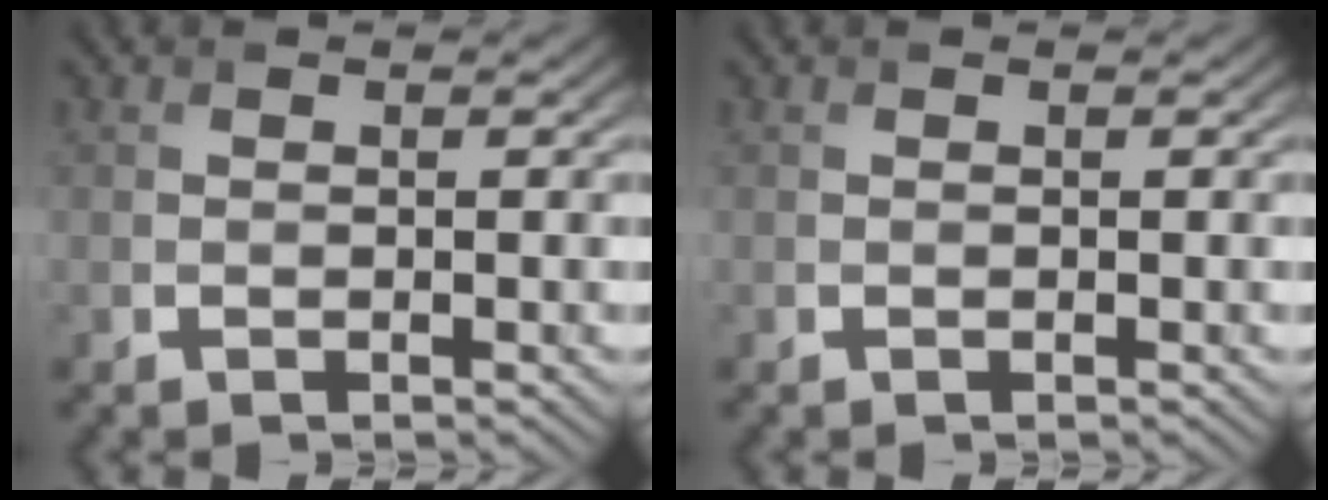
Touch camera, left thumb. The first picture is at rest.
{"total": 0.0}